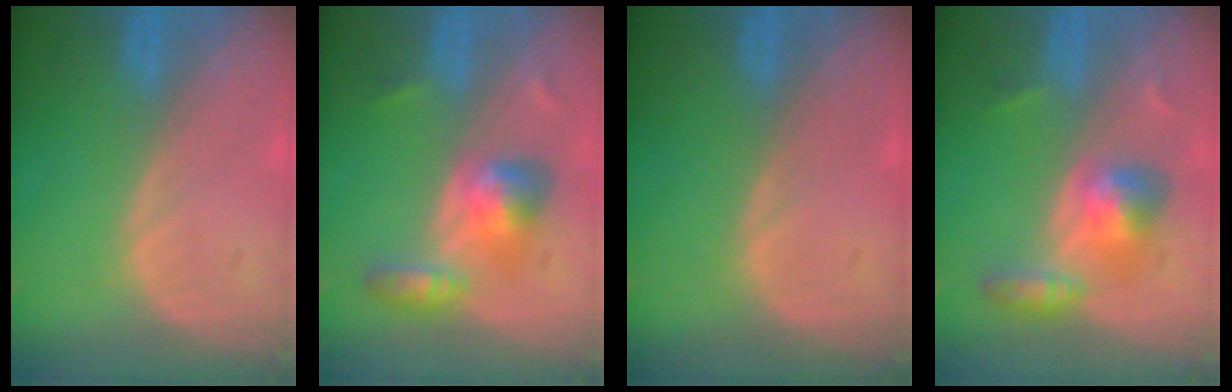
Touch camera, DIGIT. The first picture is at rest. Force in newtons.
{"total": 5.7, "press": 5.7, "slide": 0.6}
{"total": 0.0}
{"total": 5.7, "press": 5.5, "slide": 1.5}